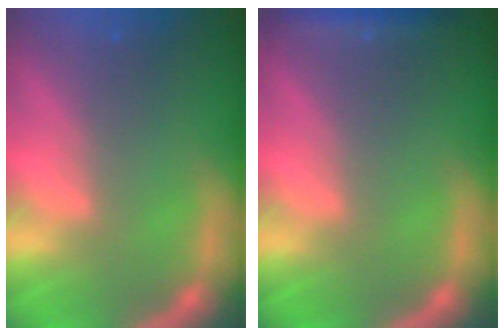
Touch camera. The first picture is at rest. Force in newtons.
{"total": 1.9}